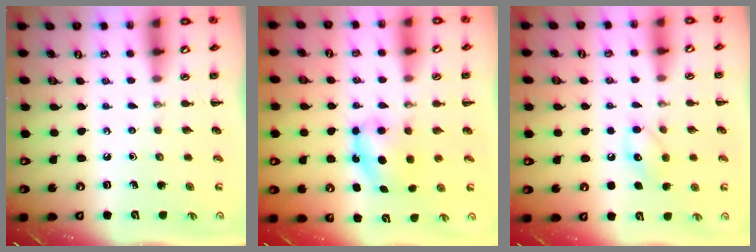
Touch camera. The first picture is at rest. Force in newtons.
{"total": 5.9, "press": 5.8, "slide": 0.9}
{"total": 8.8, "press": 8.8, "slide": 1.2}